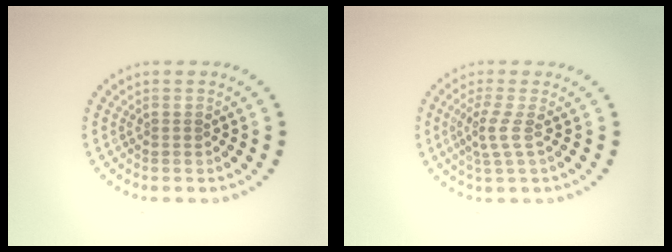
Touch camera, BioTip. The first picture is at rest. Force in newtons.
{"total": 2.1, "press": 1.5, "slide": 1.4}